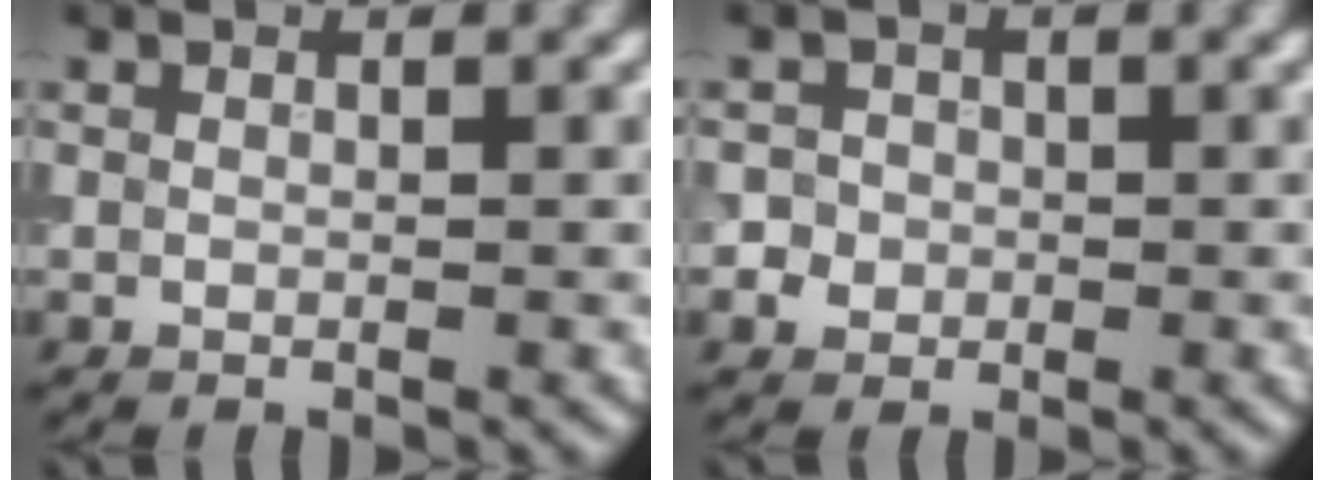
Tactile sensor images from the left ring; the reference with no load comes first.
{"total": 2.7, "force": [-0.2, 2.6, 0.7], "torque": [0.010, 0.014, -0.015]}